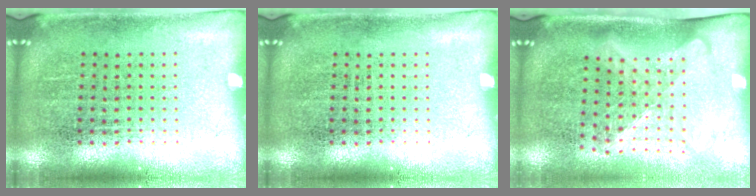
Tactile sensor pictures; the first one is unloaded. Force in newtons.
{"total": 0.0}
{"total": 1.6, "press": 1.2, "slide": 1.0}